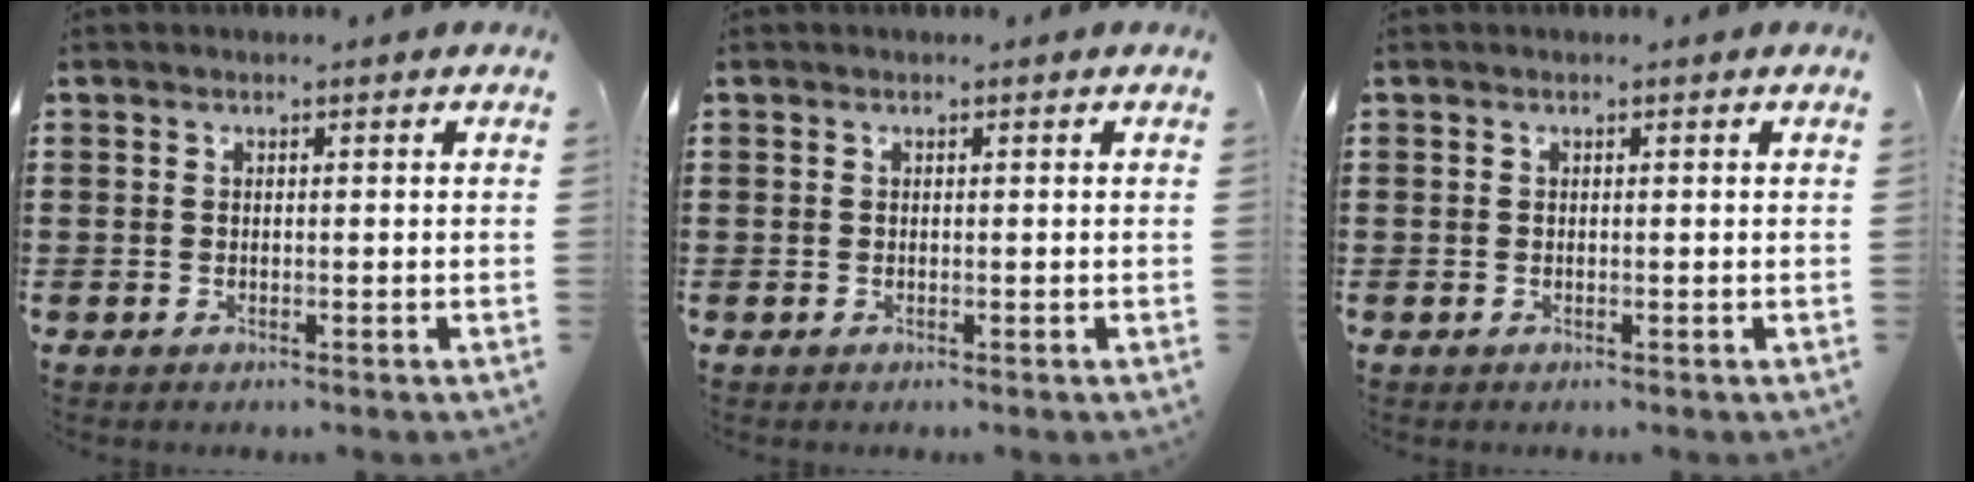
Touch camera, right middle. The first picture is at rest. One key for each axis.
{"total": 0.0}
{"total": 0.0}